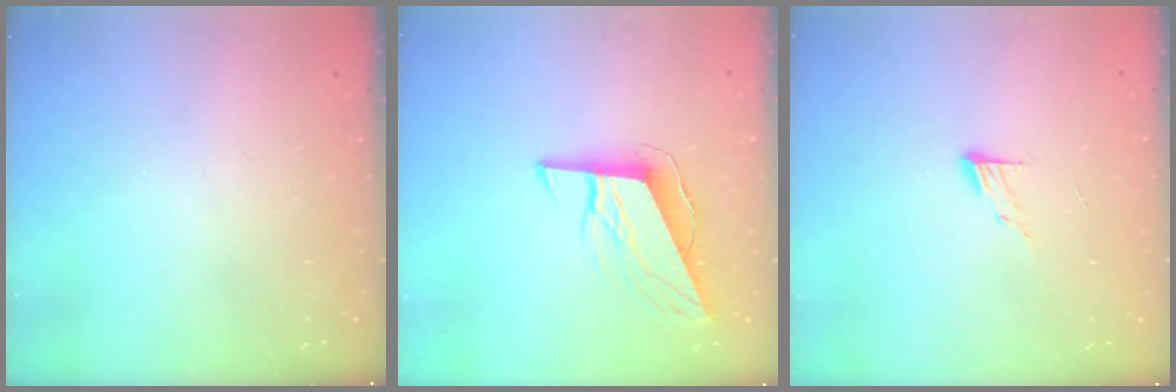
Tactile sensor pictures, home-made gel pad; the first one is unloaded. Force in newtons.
{"total": 9.8, "press": 9.6, "slide": 2.3}
{"total": 4.6, "press": 4.5, "slide": 0.5}